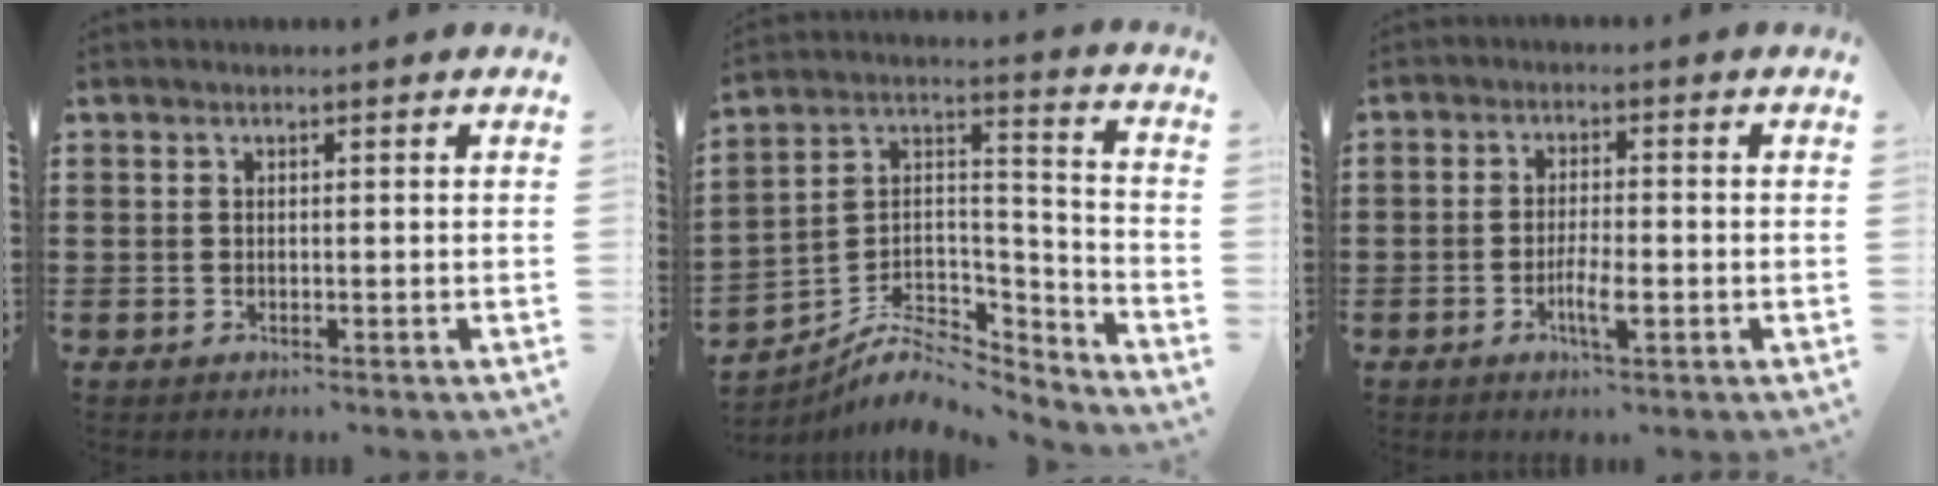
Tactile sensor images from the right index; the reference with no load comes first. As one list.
[{"total": 7.8, "force": [-6.2, 3.8, 2.9], "torque": [-0.057, 0.011, -0.119]}, {"total": 4.3, "force": [-1.5, 1.3, 3.8], "torque": [-0.069, 0.002, -0.028]}]